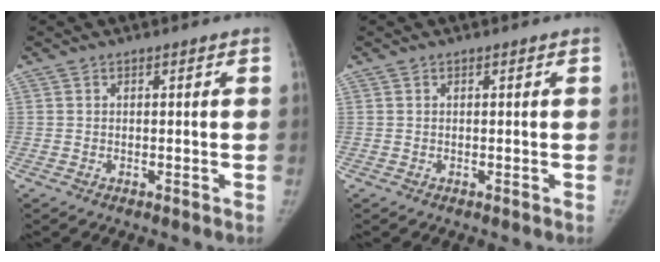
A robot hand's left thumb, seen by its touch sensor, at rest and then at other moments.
{"total": 0.0}